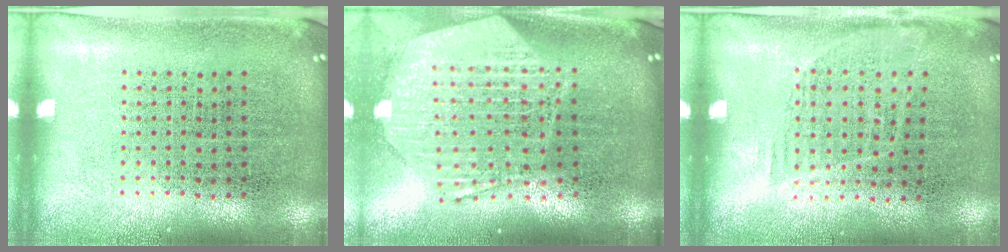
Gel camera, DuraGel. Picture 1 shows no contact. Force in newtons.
{"total": 3.0, "press": 2.4, "slide": 1.8}
{"total": 1.1, "press": 0.8, "slide": 0.6}